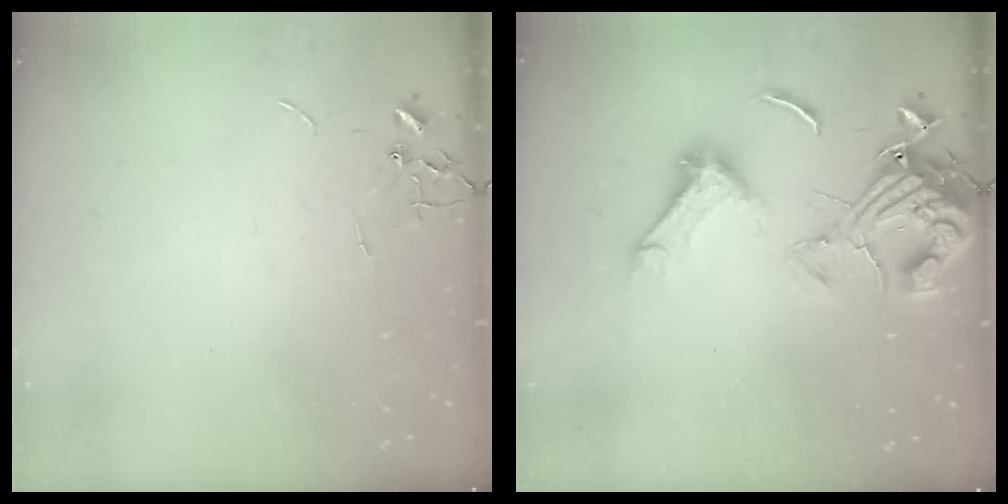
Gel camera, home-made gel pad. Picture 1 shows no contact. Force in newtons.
{"total": 16.3, "press": 16.2, "slide": 1.7}